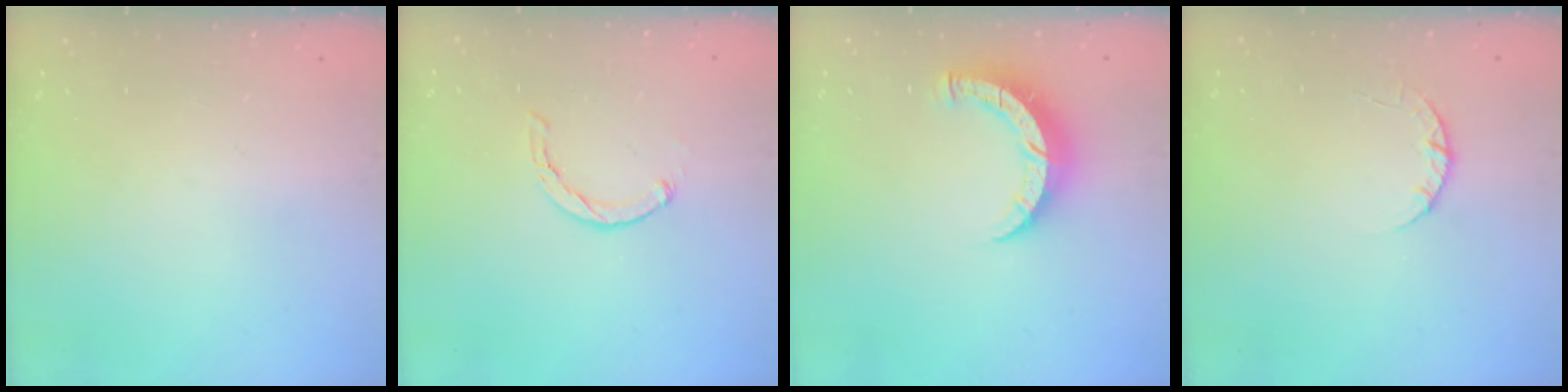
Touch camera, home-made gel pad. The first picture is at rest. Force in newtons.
{"total": 1.1, "press": 1.1, "slide": 0.2}
{"total": 7.5, "press": 7.5, "slide": 0.5}
{"total": 3.4, "press": 3.4, "slide": 0.4}